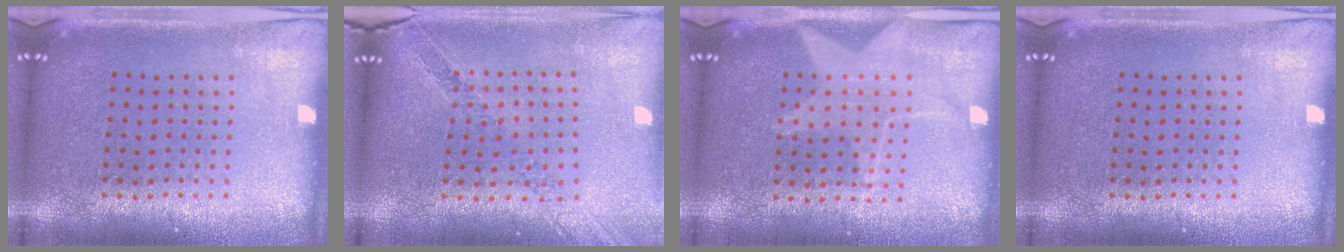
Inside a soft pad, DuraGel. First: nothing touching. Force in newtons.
{"total": 1.2, "press": 1.2, "slide": 0.2}
{"total": 1.5, "press": 1.5, "slide": 0.4}
{"total": 0.0}